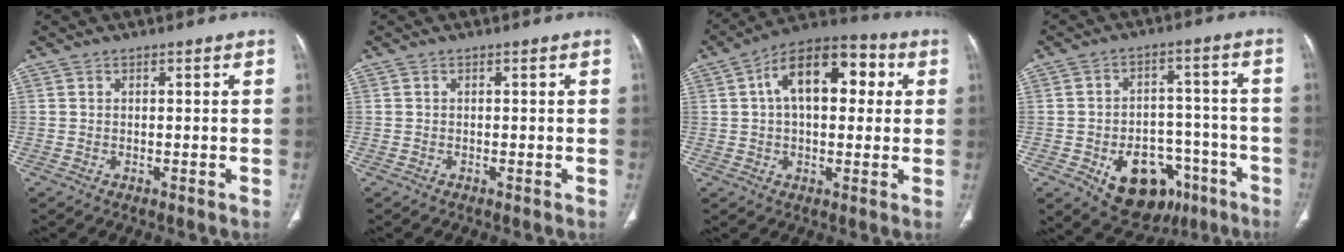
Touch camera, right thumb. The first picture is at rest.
{"total": 0.0}
{"total": 15.8, "force": [3.7, 8.8, 12.5], "torque": [-0.173, 0.031, 0.050]}
{"total": 15.3, "force": [-7.1, 10.4, 8.6], "torque": [-0.084, 0.044, -0.091]}